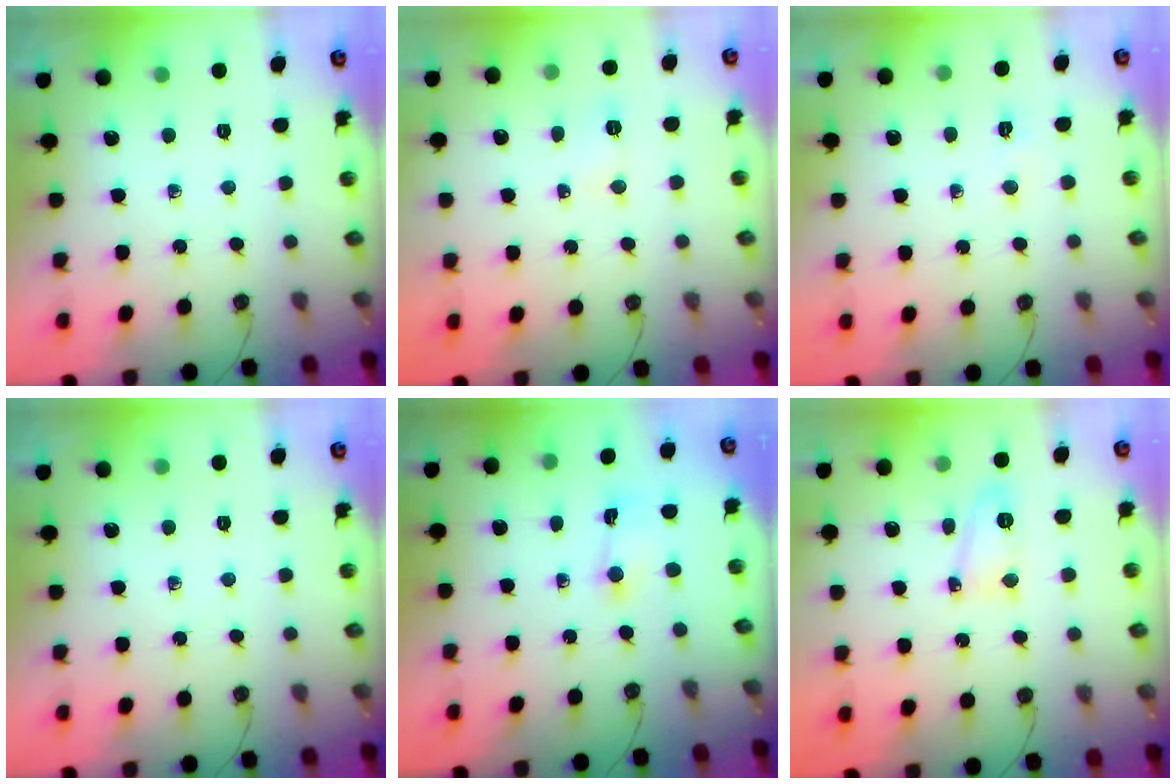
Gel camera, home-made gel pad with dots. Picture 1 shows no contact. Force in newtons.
{"total": 4.2, "press": 4.2, "slide": 0.5}
{"total": 1.8, "press": 1.6, "slide": 0.6}
{"total": 0.0}
{"total": 1.3, "press": 1.2, "slide": 0.5}
{"total": 9.1, "press": 9.0, "slide": 1.2}